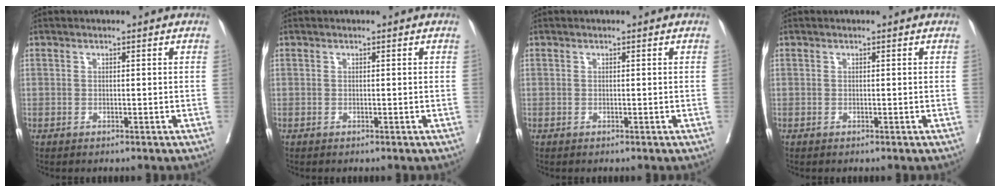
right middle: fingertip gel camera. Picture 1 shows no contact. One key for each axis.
{"total": 0.0}
{"total": 0.0}
{"total": 0.0}